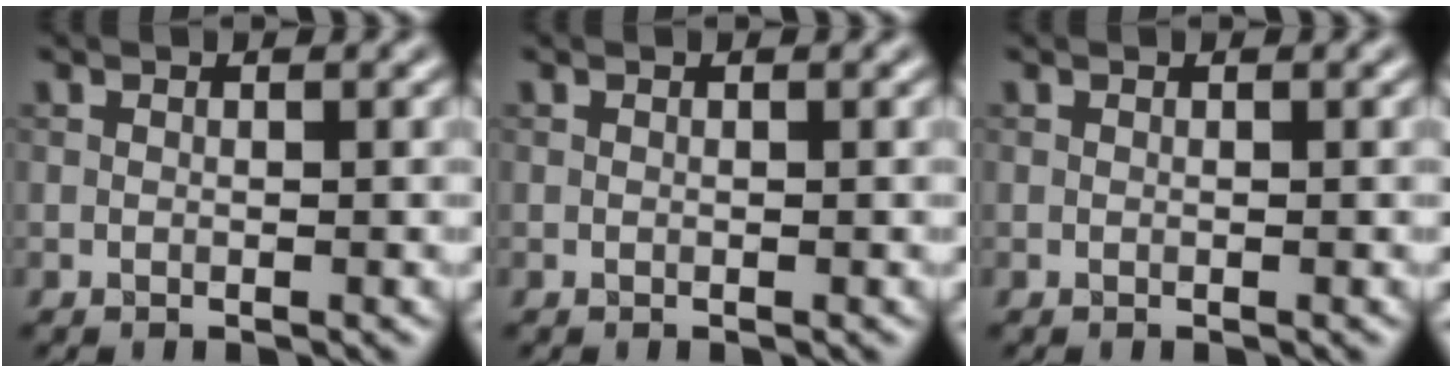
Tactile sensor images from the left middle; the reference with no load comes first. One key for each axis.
{"total": 0.0}
{"total": 0.0}